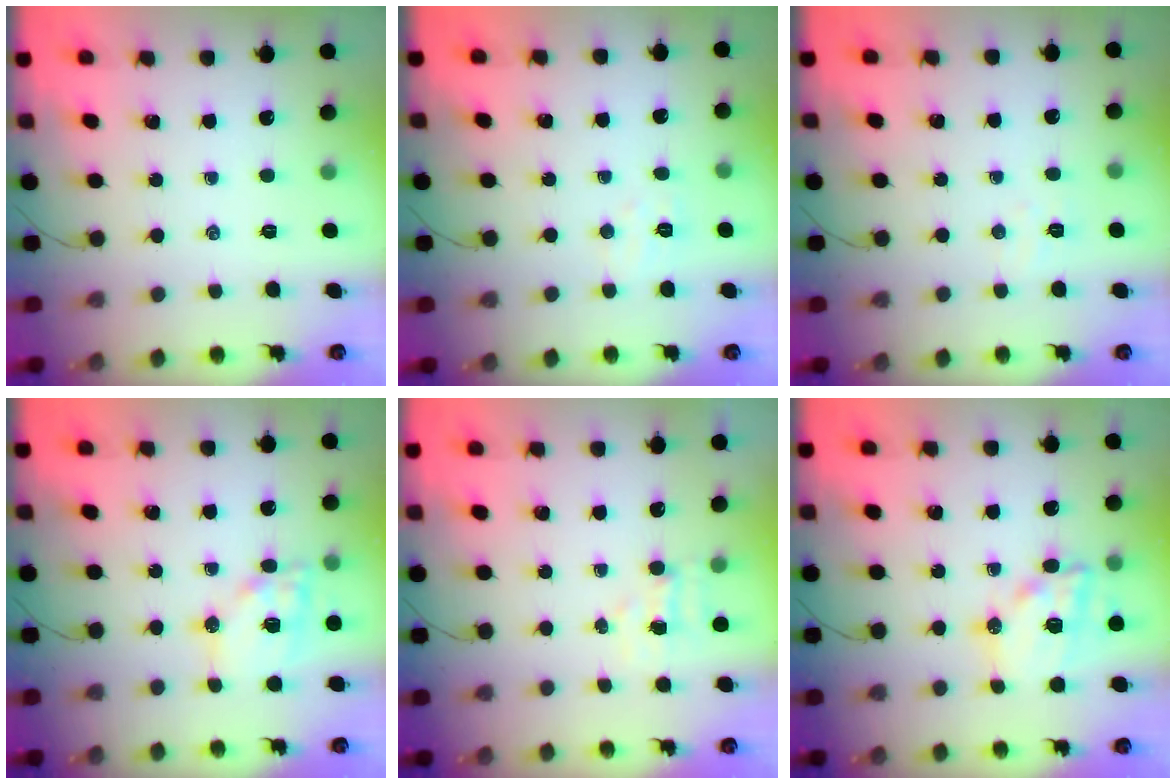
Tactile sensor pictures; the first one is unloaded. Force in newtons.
{"total": 4.1, "press": 4.0, "slide": 0.8}
{"total": 4.0, "press": 3.9, "slide": 0.9}
{"total": 14.6, "press": 14.4, "slide": 2.3}
{"total": 3.7, "press": 3.6, "slide": 1.0}
{"total": 15.0, "press": 14.6, "slide": 3.3}